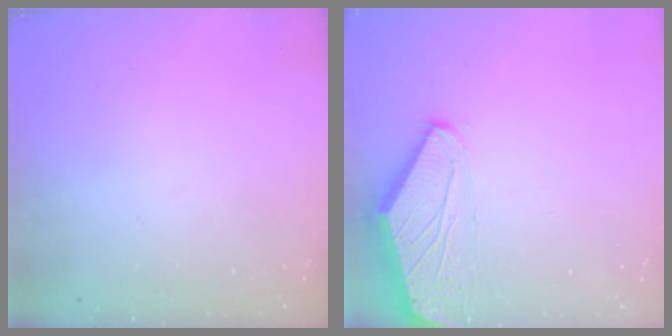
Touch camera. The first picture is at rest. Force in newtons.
{"total": 0.0}